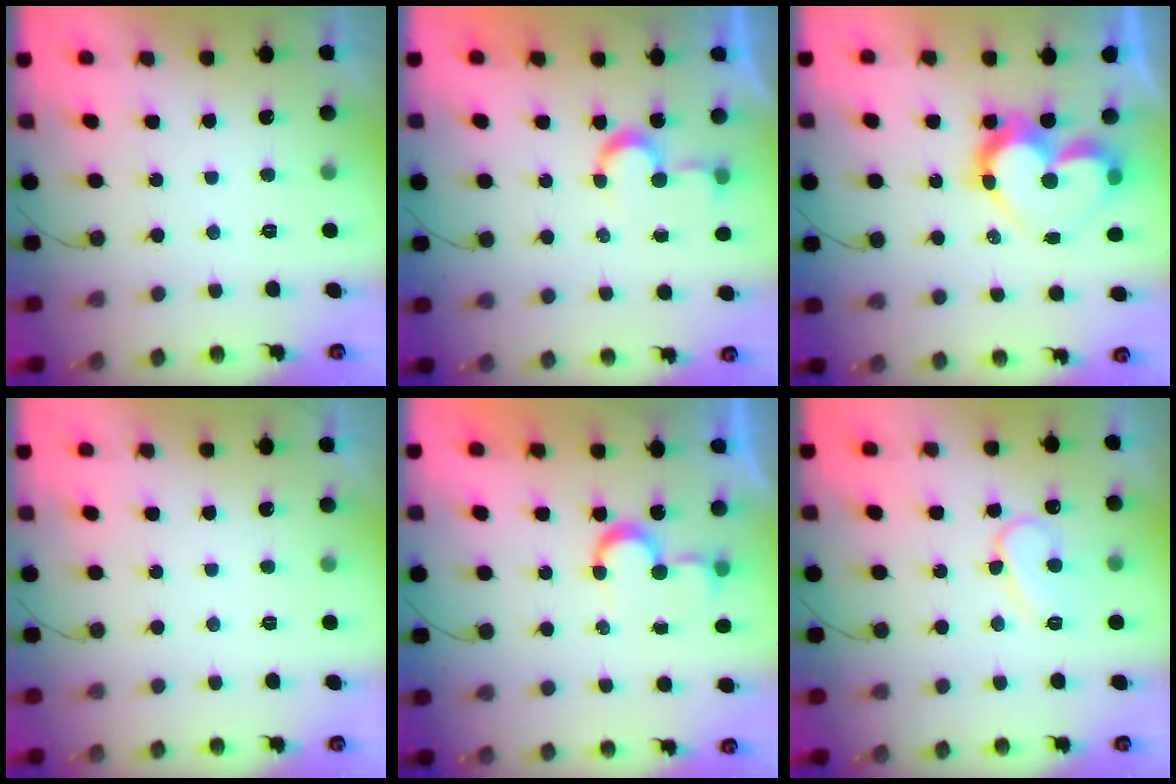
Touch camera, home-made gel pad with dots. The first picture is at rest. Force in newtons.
{"total": 5.6, "press": 5.5, "slide": 0.4}
{"total": 13.6, "press": 13.6, "slide": 1.3}
{"total": 0.0}
{"total": 6.8, "press": 6.8, "slide": 0.7}
{"total": 9.4, "press": 9.4, "slide": 1.0}